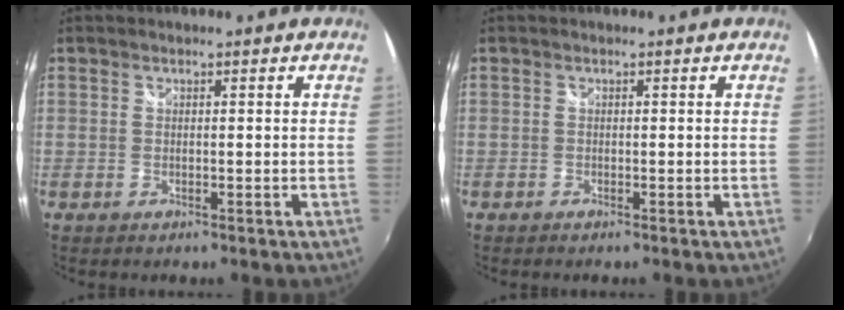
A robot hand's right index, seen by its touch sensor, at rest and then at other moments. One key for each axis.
{"total": 0.7, "fx": -0.5, "fy": 0.5, "fz": -0.1, "tx": -0.002, "ty": 0.000, "tz": -0.012}